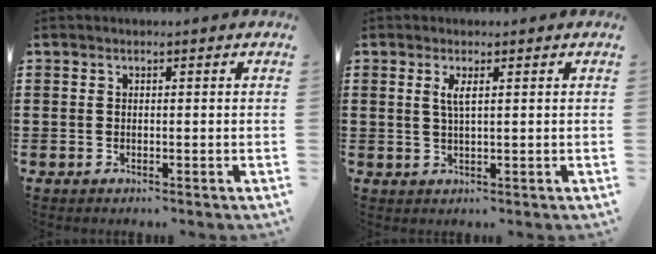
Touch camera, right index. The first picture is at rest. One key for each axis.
{"total": 2.2, "fx": 0.7, "fy": 0.4, "fz": 2.0, "tx": -0.043, "ty": 0.002, "tz": 0.011}